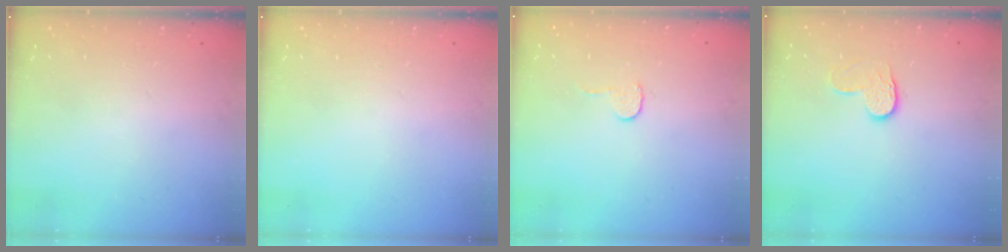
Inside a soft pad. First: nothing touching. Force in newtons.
{"total": 0.0}
{"total": 3.7, "press": 3.6, "slide": 0.3}
{"total": 6.2, "press": 6.2, "slide": 0.4}